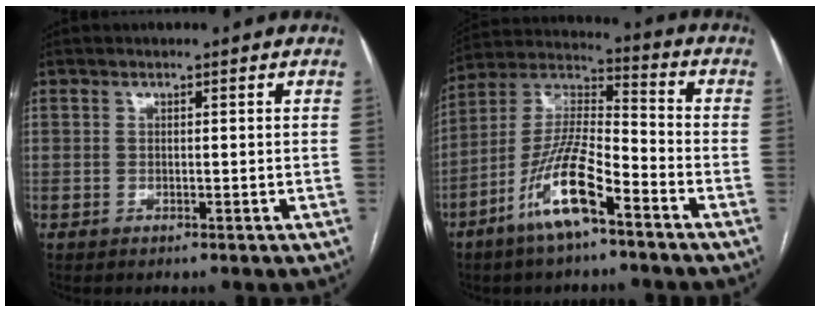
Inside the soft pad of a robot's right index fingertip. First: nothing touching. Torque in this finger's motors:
{"motor_torque": [0.32, -0.32, 0.15, 0.04]}